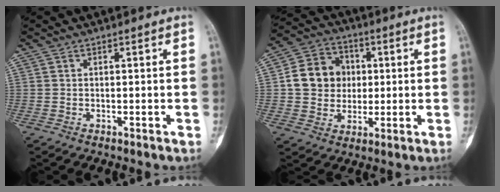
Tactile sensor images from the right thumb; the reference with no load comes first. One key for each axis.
{"total": 11.4, "fx": 1.1, "fy": 10.0, "fz": 5.5, "tx": -0.065, "ty": 0.011, "tz": 0.015}